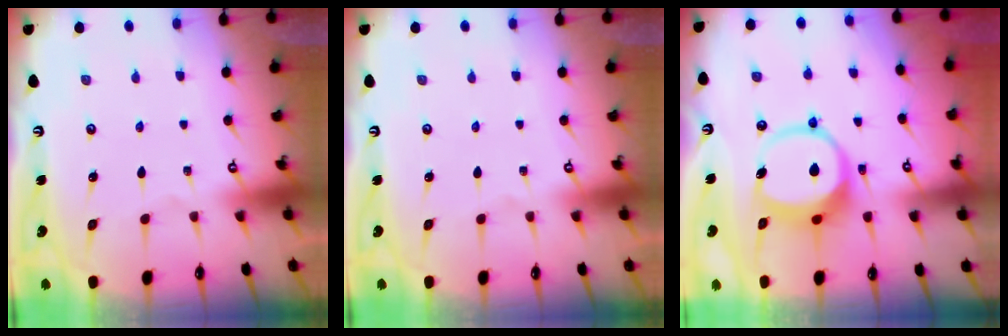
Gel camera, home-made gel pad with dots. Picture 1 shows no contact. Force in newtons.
{"total": 0.0}
{"total": 8.9, "press": 8.7, "slide": 1.4}